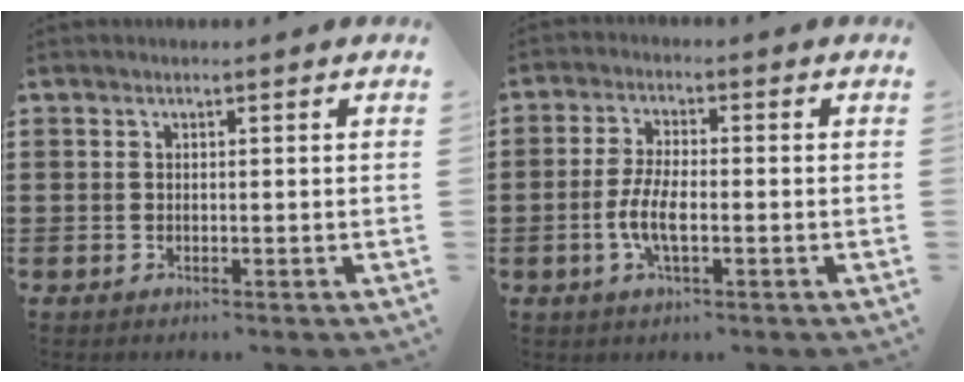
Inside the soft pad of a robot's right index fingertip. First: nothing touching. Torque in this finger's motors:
{"motor_torque": [1.27, 0.87, 0.17, 0.14]}